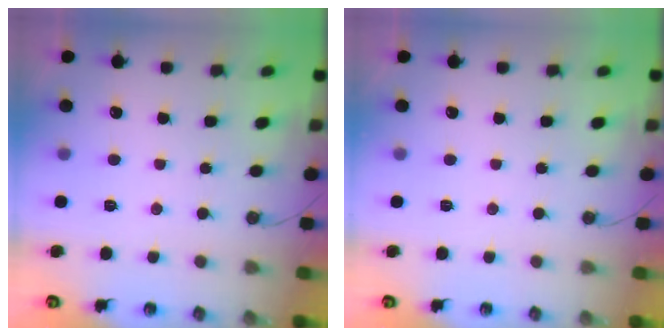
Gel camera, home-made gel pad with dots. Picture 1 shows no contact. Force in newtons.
{"total": 0.0}